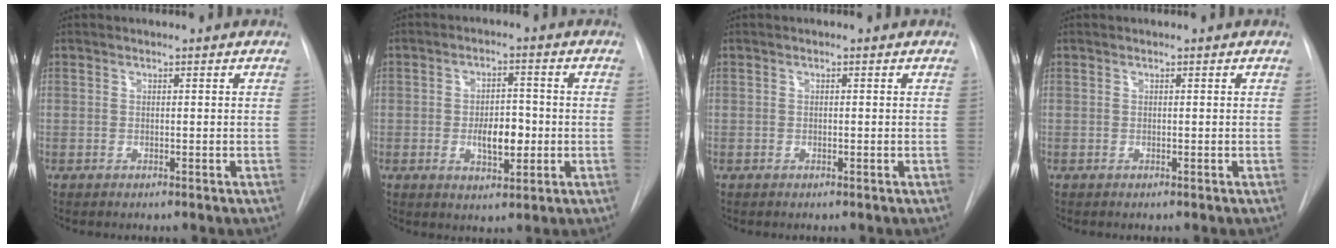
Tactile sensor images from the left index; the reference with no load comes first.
{"total": 6.0, "force": [-1.0, 2.8, 5.2], "torque": [-0.085, 0.003, -0.012]}
{"total": 0.0}
{"total": 0.0}